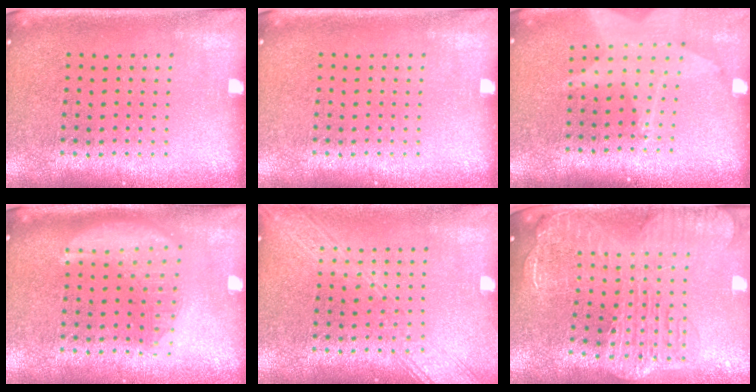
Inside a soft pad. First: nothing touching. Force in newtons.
{"total": 0.0}
{"total": 2.0, "press": 1.5, "slide": 1.2}
{"total": 2.8, "press": 2.8, "slide": 0.3}
{"total": 3.5, "press": 3.5, "slide": 0.4}
{"total": 3.0, "press": 2.5, "slide": 1.7}